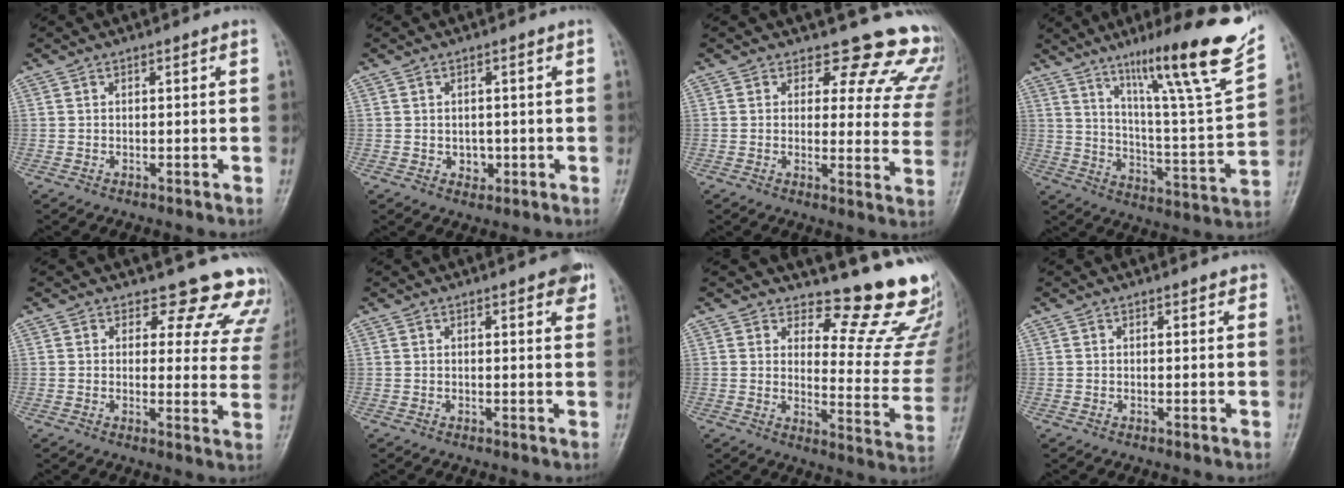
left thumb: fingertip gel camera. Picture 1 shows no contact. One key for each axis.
{"total": 2.3, "fx": -0.3, "fy": 2.0, "fz": 1.2, "tx": -0.006, "ty": 0.001, "tz": 0.002}
{"total": 15.1, "fx": 13.4, "fy": 6.3, "fz": 3.1, "tx": 0.021, "ty": -0.106, "tz": 0.116}
{"total": 23.4, "fx": 14.5, "fy": 2.7, "fz": 18.1, "tx": -0.248, "ty": -0.058, "tz": 0.231}
{"total": 13.6, "fx": 12.6, "fy": 5.1, "fz": 1.5, "tx": 0.038, "ty": -0.104, "tz": 0.107}
{"total": 4.8, "fx": 2.9, "fy": 1.4, "fz": 3.6, "tx": -0.028, "ty": -0.006, "tz": 0.030}
{"total": 15.7, "fx": 14.8, "fy": 3.2, "fz": 4.3, "tx": -0.012, "ty": -0.181, "tz": 0.166}
{"total": 1.4, "fx": 1.2, "fy": 0.6, "fz": 0.4, "tx": 0.005, "ty": -0.003, "tz": 0.011}